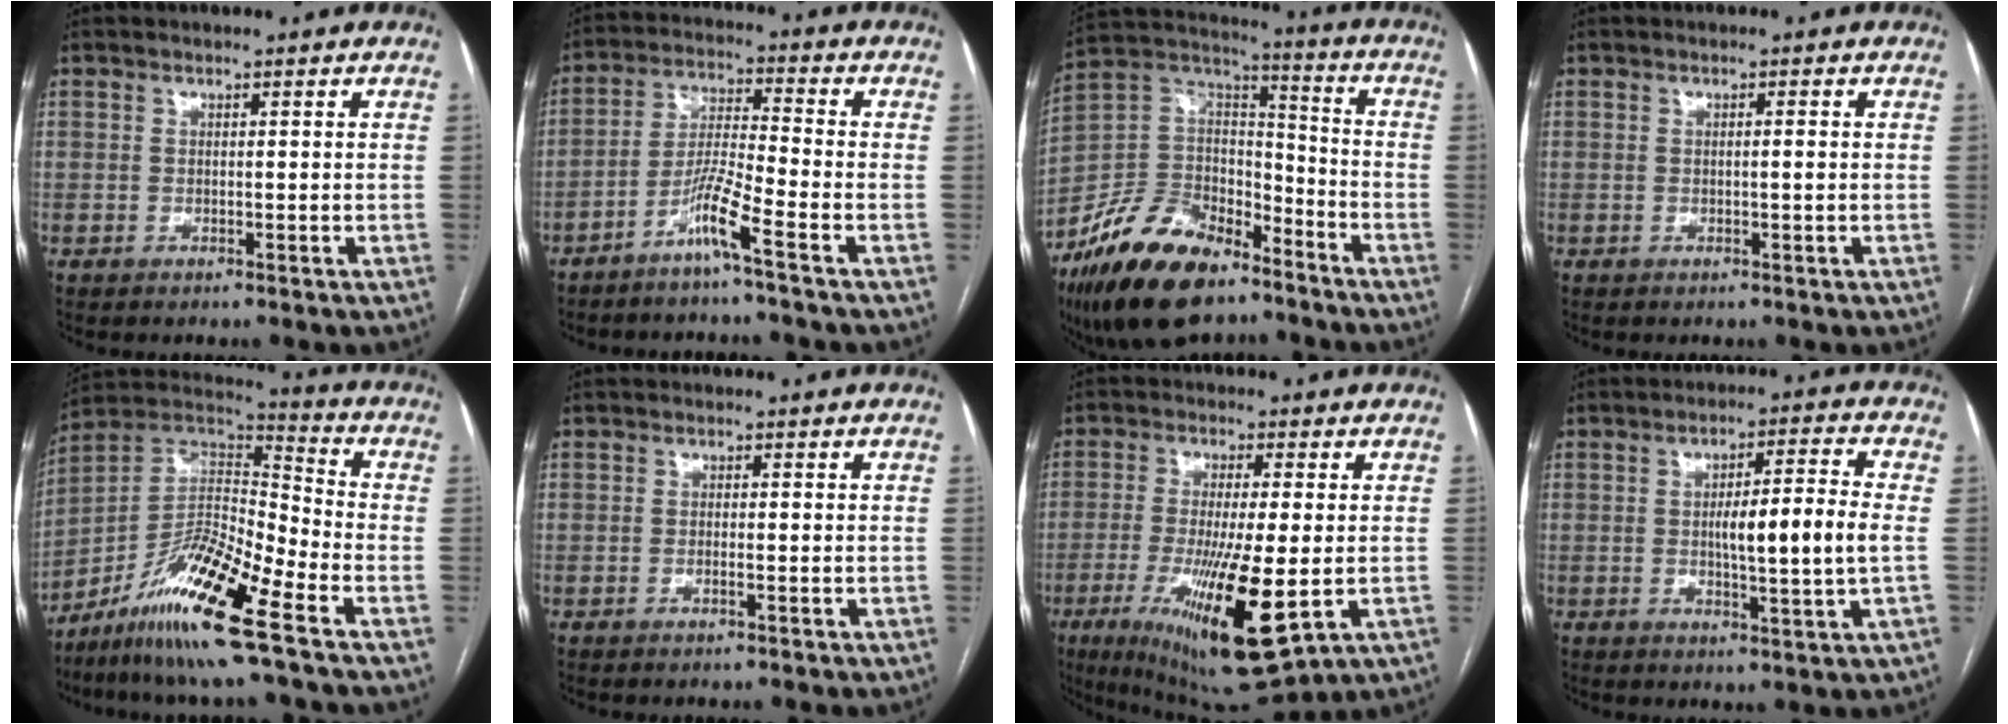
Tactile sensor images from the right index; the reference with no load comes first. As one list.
[{"total": 6.5, "force": [-4.2, -0.8, 4.9], "torque": [-0.099, -0.001, -0.088]}, {"total": 20.1, "force": [-14.2, 8.6, 11.3], "torque": [-0.236, 0.016, -0.256]}, {"total": 1.0, "force": [-0.1, -0.1, 1.0], "torque": [-0.017, 0.001, -0.001]}, {"total": 16.3, "force": [-9.6, 1.1, 13.1], "torque": [-0.249, 0.003, -0.172]}, {"total": 0.9, "force": [-0.4, 0.0, 0.8], "torque": [-0.017, 0.001, -0.007]}, {"total": 16.4, "force": [-4.6, 2.5, 15.6], "torque": [-0.273, -0.042, -0.062]}, {"total": 9.5, "force": [-0.2, 0.1, 9.5], "torque": [-0.152, 0.004, -0.006]}]